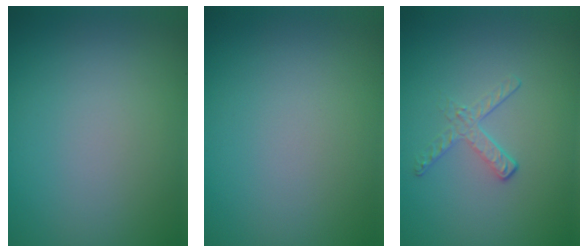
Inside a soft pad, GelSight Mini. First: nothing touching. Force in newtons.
{"total": 0.0}
{"total": 1.7, "press": 0.7, "slide": 1.5}